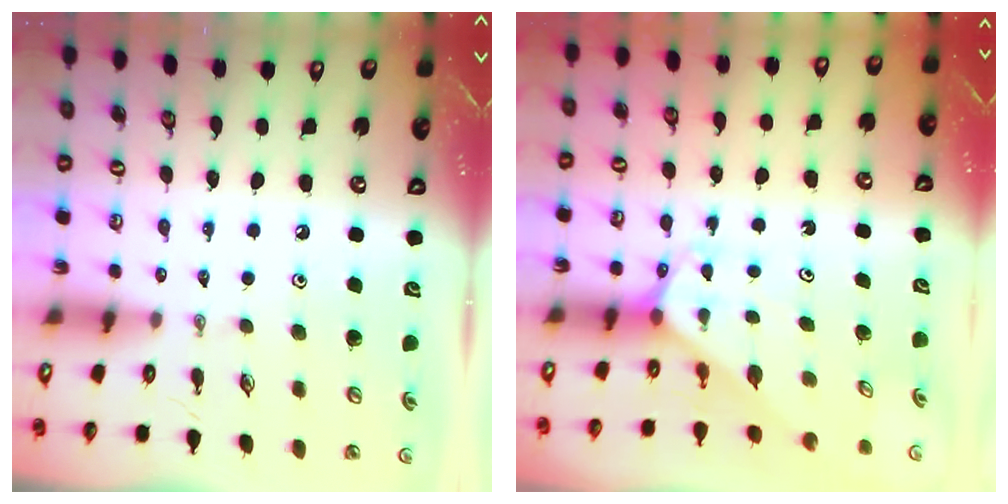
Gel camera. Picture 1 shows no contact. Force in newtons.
{"total": 2.5, "press": 2.5, "slide": 0.1}